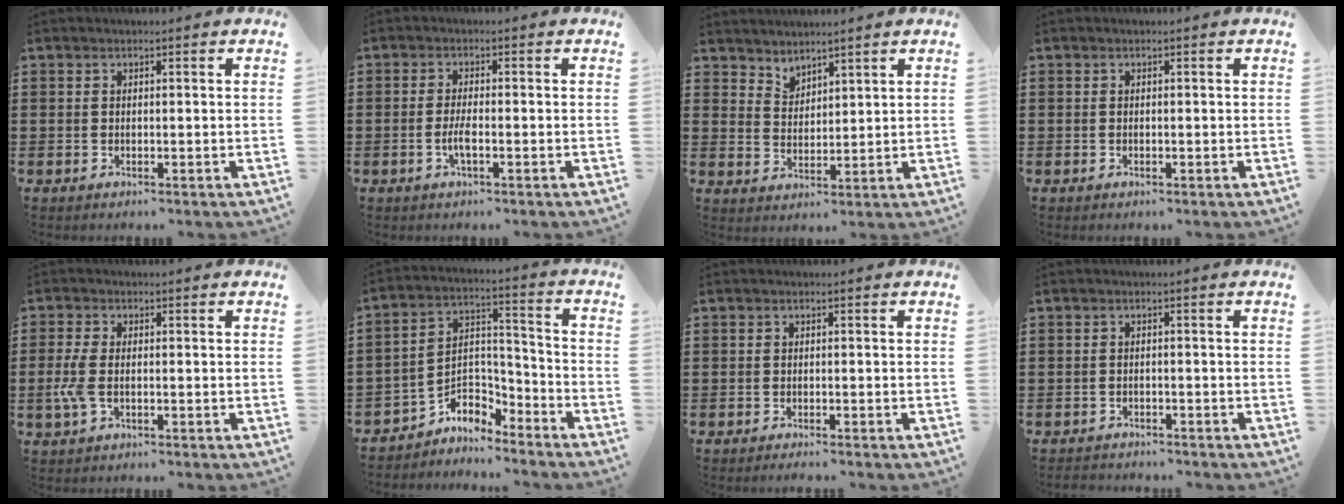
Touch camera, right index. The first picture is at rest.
{"total": 2.7, "force": [-1.0, 0.6, 2.5], "torque": [-0.051, -0.002, -0.020]}
{"total": 2.9, "force": [2.8, 0.6, -0.6], "torque": [0.001, -0.006, 0.055]}
{"total": 0.0}
{"total": 3.8, "force": [-0.8, 1.8, 3.2], "torque": [-0.087, -0.007, -0.021]}
{"total": 5.3, "force": [-4.3, 2.8, 1.2], "torque": [-0.035, 0.002, -0.091]}
{"total": 0.6, "force": [-0.6, 0.0, 0.1], "torque": [-0.004, -0.002, -0.012]}
{"total": 1.2, "force": [-1.2, 0.1, -0.1], "torque": [-0.002, 0.000, -0.025]}